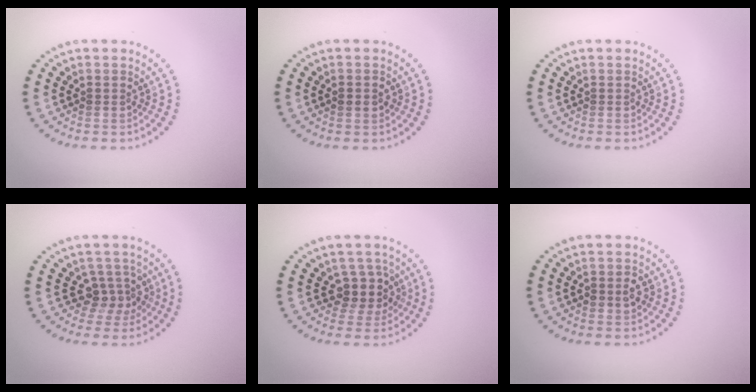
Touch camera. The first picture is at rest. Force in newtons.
{"total": 1.3, "press": 1.3, "slide": 0.2}
{"total": 0.0}
{"total": 2.8, "press": 2.1, "slide": 1.9}
{"total": 2.8, "press": 2.3, "slide": 1.6}
{"total": 1.6, "press": 1.5, "slide": 0.3}